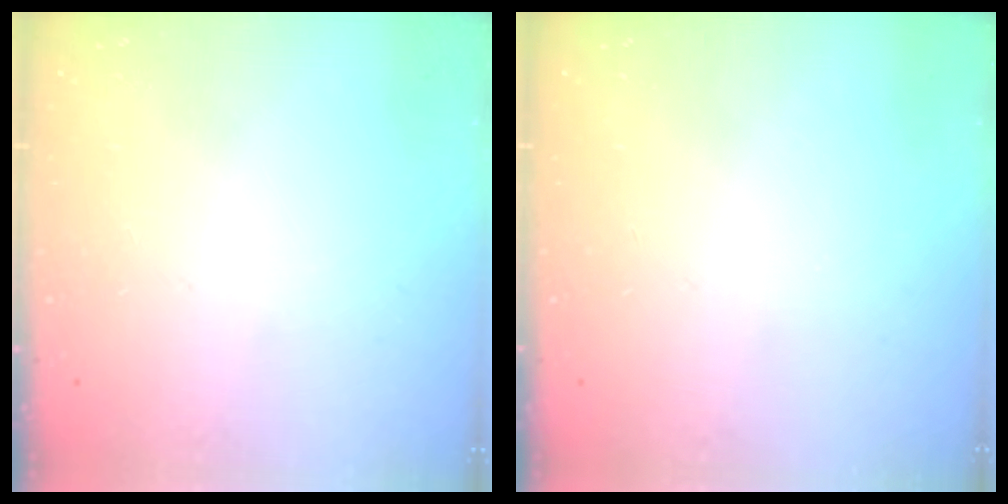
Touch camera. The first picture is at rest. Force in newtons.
{"total": 0.0}